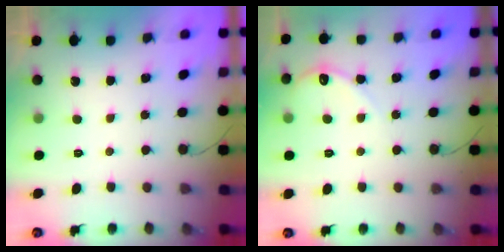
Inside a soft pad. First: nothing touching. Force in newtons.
{"total": 5.2, "press": 5.2, "slide": 0.7}